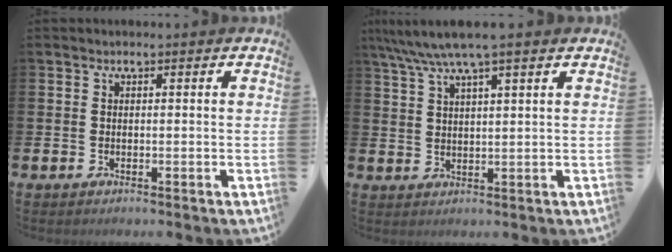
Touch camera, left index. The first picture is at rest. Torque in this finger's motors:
{"motor_torque": [0.84, -1.30, 1.05, 0.21]}